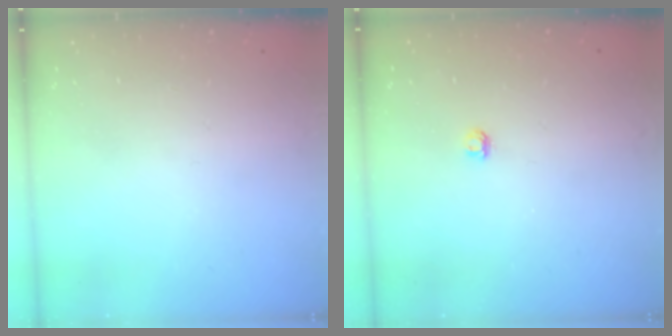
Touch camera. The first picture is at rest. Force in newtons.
{"total": 2.8, "press": 2.8, "slide": 0.3}